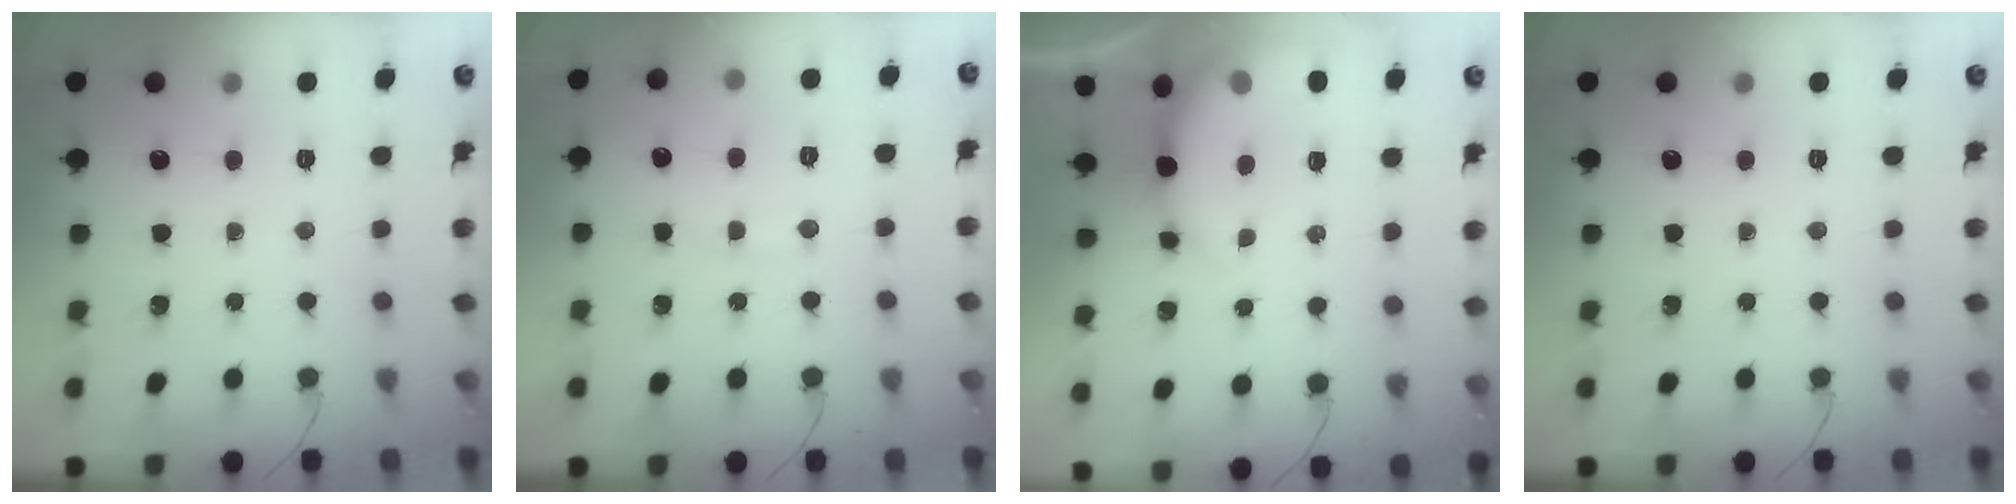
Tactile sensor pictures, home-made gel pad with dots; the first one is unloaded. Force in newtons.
{"total": 6.2, "press": 6.1, "slide": 1.1}
{"total": 8.5, "press": 8.3, "slide": 1.5}
{"total": 0.0}